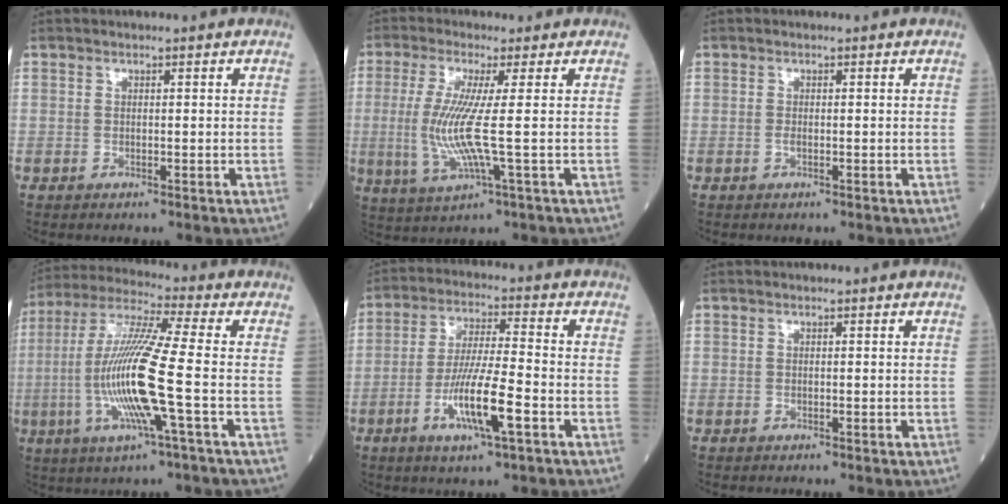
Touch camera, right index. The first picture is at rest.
{"total": 8.6, "force": [-0.4, -0.3, 8.6], "torque": [-0.197, -0.016, -0.013]}
{"total": 0.5, "force": [-0.2, 0.1, 0.4], "torque": [-0.010, 0.000, -0.005]}
{"total": 15.2, "force": [-3.1, -0.2, 14.9], "torque": [-0.310, -0.009, -0.069]}
{"total": 10.5, "force": [-3.9, 0.7, 9.7], "torque": [-0.187, -0.011, -0.072]}
{"total": 0.0}